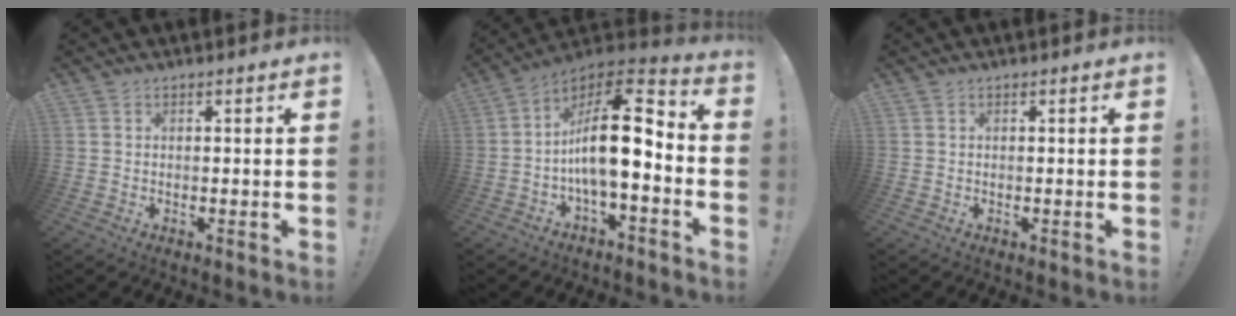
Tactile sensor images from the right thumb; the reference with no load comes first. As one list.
[{"total": 17.1, "force": [-1.6, 6.9, 15.5], "torque": [-0.263, 0.015, -0.023]}, {"total": 0.0}]